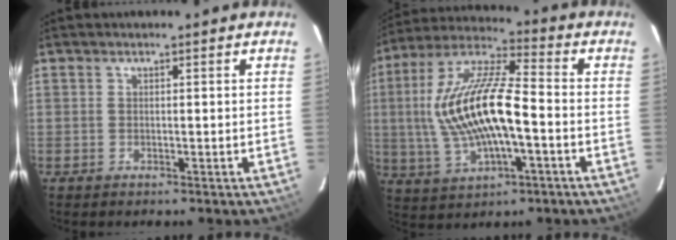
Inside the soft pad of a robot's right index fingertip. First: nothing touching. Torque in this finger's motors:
{"motor_torque": [1.45, -0.68, 1.05, 0.21]}